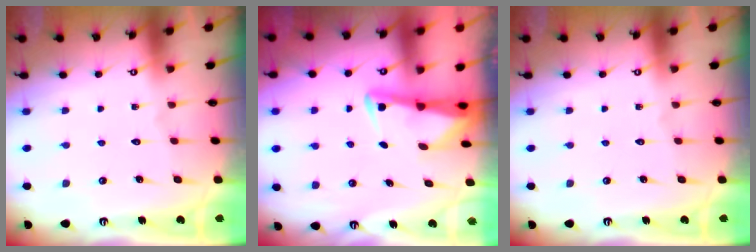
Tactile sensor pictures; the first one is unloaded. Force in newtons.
{"total": 3.0, "press": 3.0, "slide": 0.3}
{"total": 0.0}